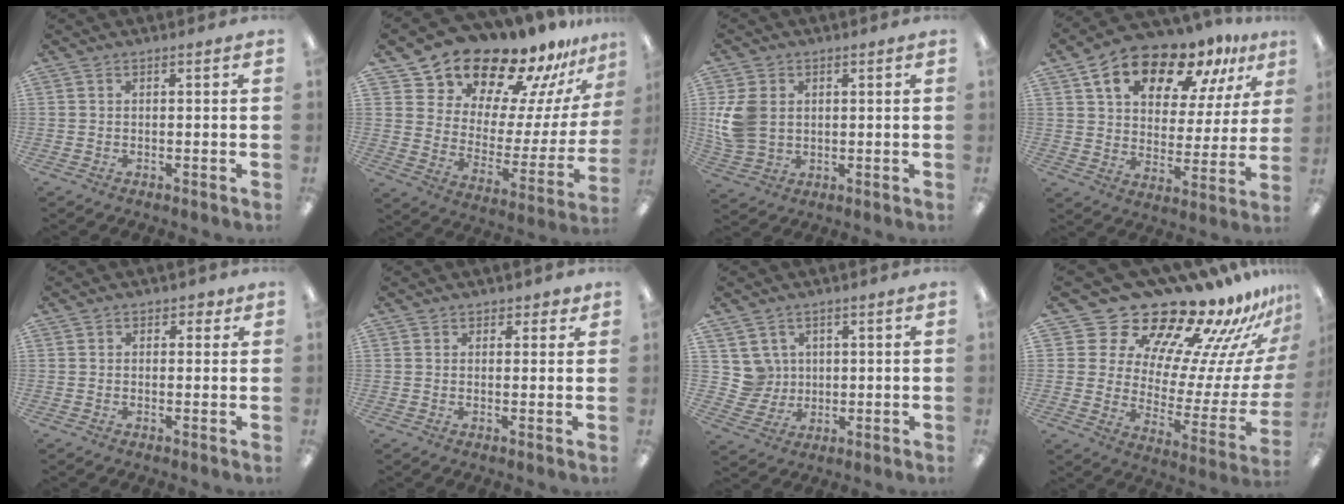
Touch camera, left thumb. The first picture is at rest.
{"total": 18.3, "force": [16.3, 6.8, 4.7], "torque": [-0.068, -0.141, 0.284]}
{"total": 9.7, "force": [1.6, 7.7, 5.6], "torque": [-0.127, 0.013, 0.034]}
{"total": 17.1, "force": [12.1, 8.5, 8.6], "torque": [-0.138, -0.070, 0.208]}
{"total": 1.8, "force": [0.8, 1.4, 0.8], "torque": [0.000, -0.001, 0.010]}
{"total": 2.0, "force": [1.5, 1.3, 0.4], "torque": [0.009, -0.003, 0.024]}
{"total": 6.1, "force": [2.6, 5.5, -0.2], "torque": [-0.002, -0.005, 0.051]}
{"total": 21.6, "force": [18.5, 8.4, 7.4], "torque": [-0.103, -0.163, 0.326]}